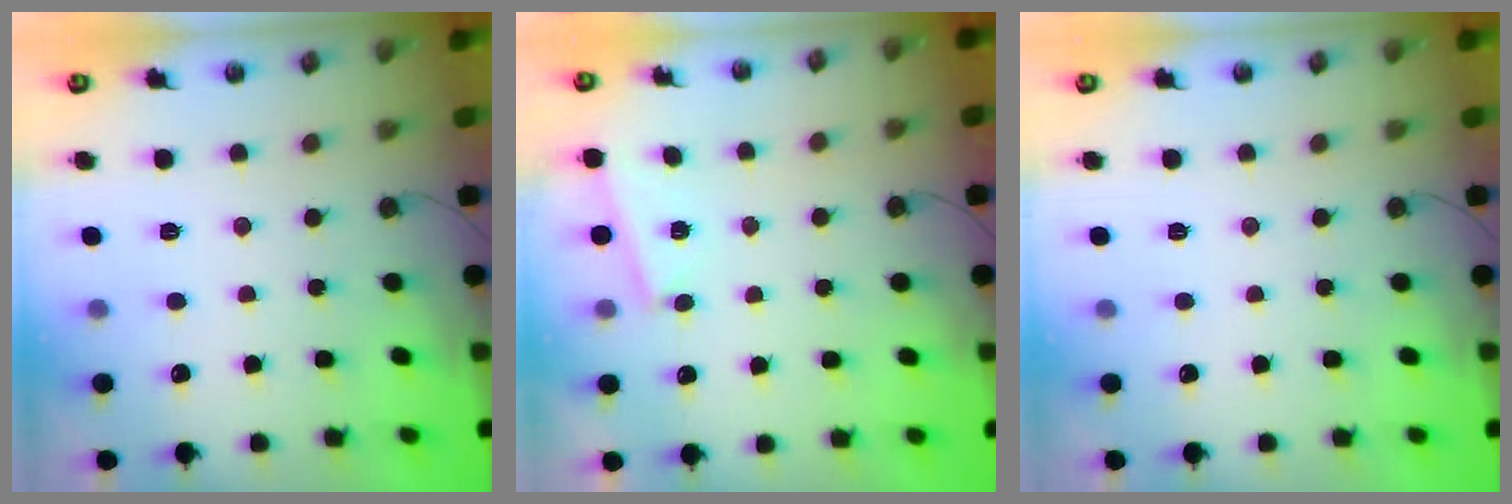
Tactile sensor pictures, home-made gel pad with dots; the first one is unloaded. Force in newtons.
{"total": 2.9, "press": 2.4, "slide": 1.5}
{"total": 0.0}